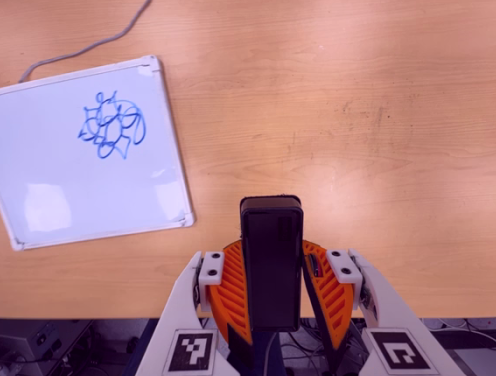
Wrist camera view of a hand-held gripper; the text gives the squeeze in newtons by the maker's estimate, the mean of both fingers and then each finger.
{"total": 6.4, "left": 5.7, "right": 7.2}